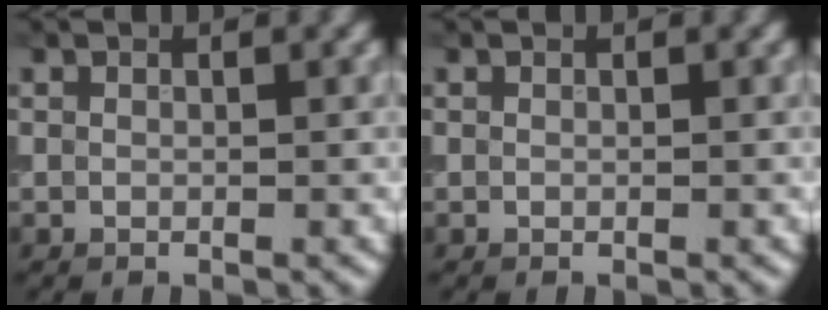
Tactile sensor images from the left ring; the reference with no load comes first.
{"total": 0.0}